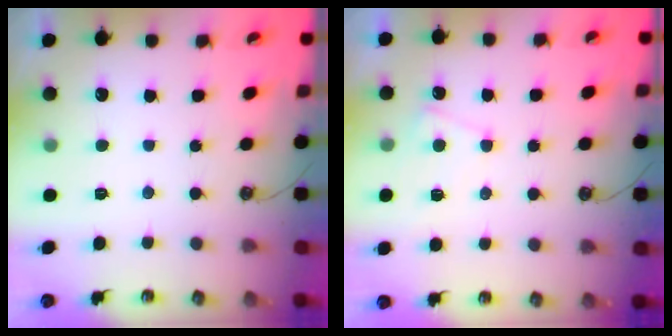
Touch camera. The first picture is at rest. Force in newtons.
{"total": 2.3, "press": 2.3, "slide": 0.3}